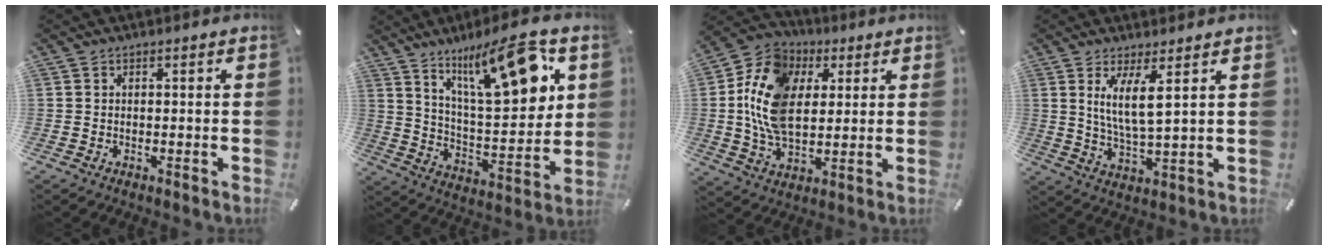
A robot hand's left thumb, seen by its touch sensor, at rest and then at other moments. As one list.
[{"total": 19.9, "force": [11.6, 6.8, 14.7], "torque": [-0.227, -0.059, 0.185]}, {"total": 14.9, "force": [2.2, 11.1, 9.7], "torque": [-0.231, 0.005, 0.037]}, {"total": 8.0, "force": [3.5, 1.7, 6.9], "torque": [-0.144, -0.005, 0.058]}]